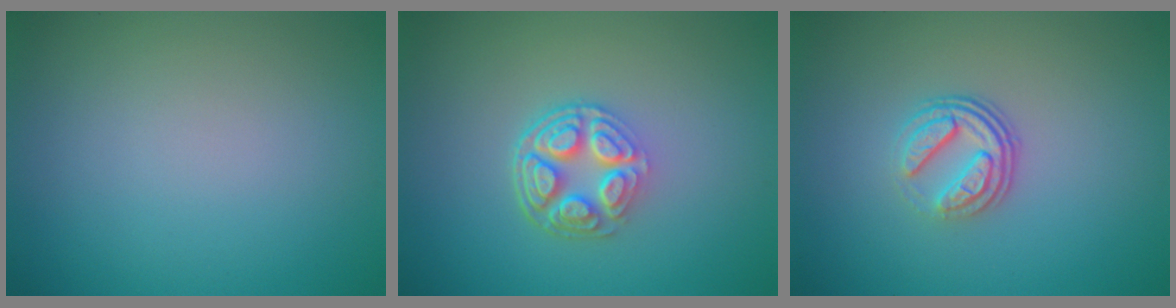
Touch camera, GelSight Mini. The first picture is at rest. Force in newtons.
{"total": 5.0, "press": 3.7, "slide": 3.4}
{"total": 3.5, "press": 2.4, "slide": 2.5}